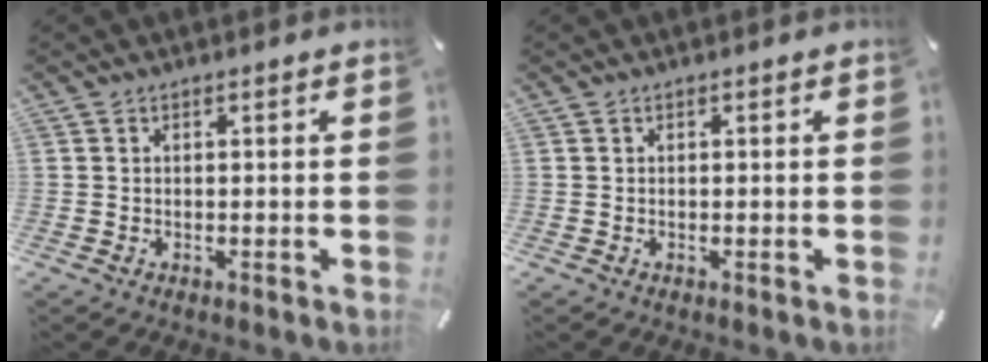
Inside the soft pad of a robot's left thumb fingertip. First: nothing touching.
{"total": 0.0}